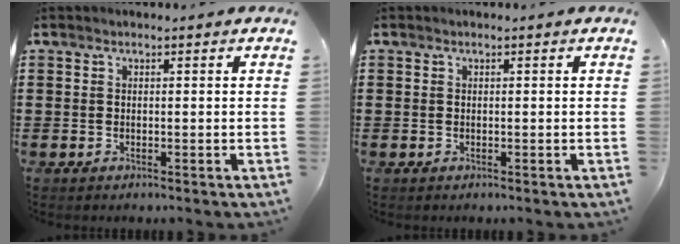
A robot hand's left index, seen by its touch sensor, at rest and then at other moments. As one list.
[{"total": 0.0}]